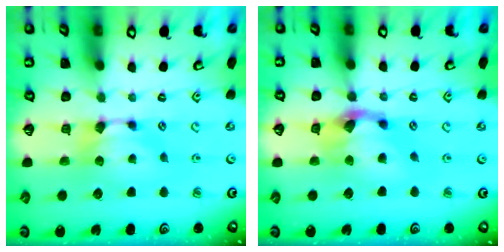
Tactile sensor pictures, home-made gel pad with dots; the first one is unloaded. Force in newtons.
{"total": 4.5, "press": 3.9, "slide": 2.3}